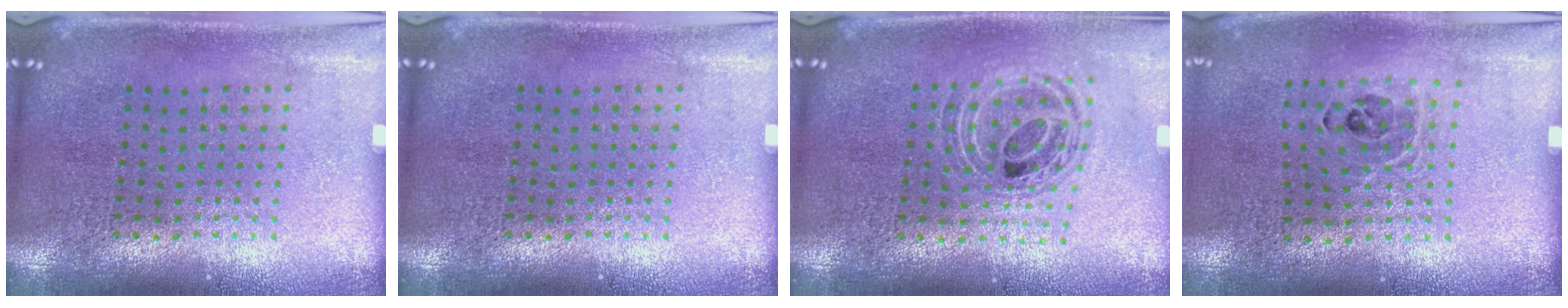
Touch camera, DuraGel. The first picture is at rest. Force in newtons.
{"total": 0.0}
{"total": 0.9, "press": 0.9, "slide": 0.2}
{"total": 0.8, "press": 0.8, "slide": 0.2}